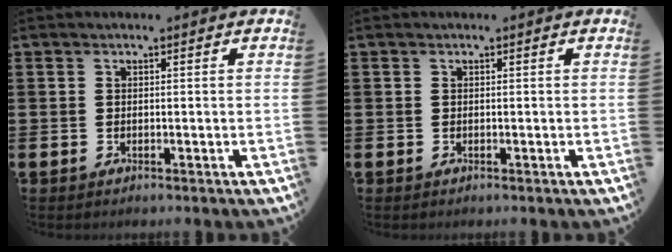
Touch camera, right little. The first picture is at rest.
{"total": 0.0}